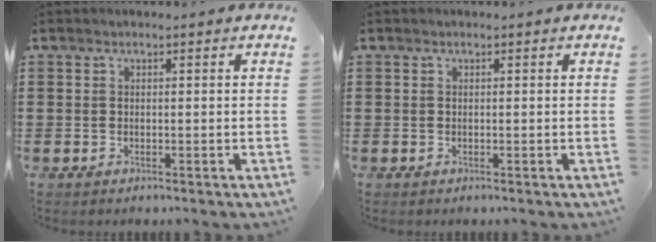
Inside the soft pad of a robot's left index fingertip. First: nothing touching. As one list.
[{"total": 0.0}]